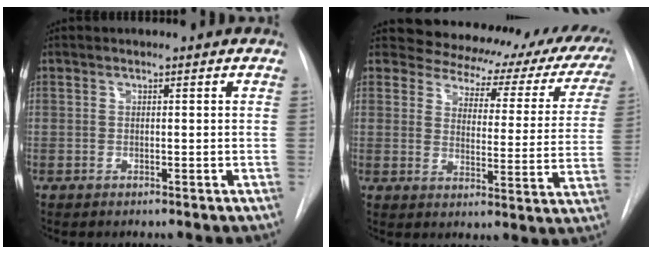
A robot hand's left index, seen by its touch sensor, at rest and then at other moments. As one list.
[{"total": 19.1, "force": [16.2, 8.2, 5.8], "torque": [-0.050, -0.021, 0.162]}]